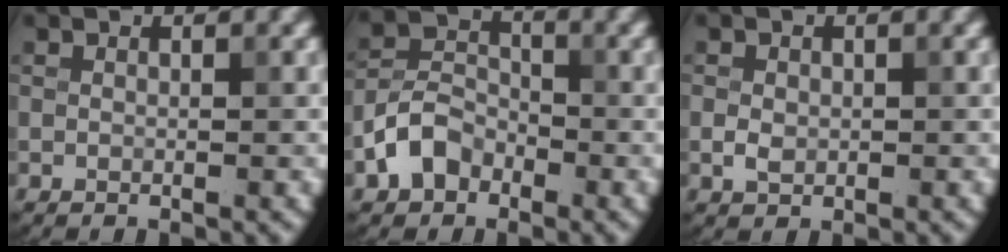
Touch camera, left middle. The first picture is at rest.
{"total": 3.9, "force": [-2.2, 2.8, 1.7], "torque": [-0.033, 0.007, -0.050]}
{"total": 1.4, "force": [-0.1, 1.1, 0.8], "torque": [-0.016, -0.002, -0.003]}